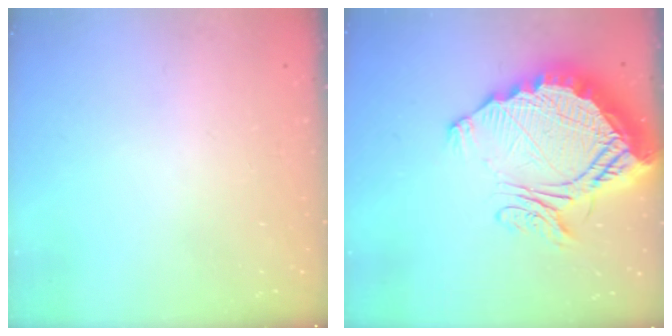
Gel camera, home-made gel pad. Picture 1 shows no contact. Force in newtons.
{"total": 22.0, "press": 21.9, "slide": 1.7}